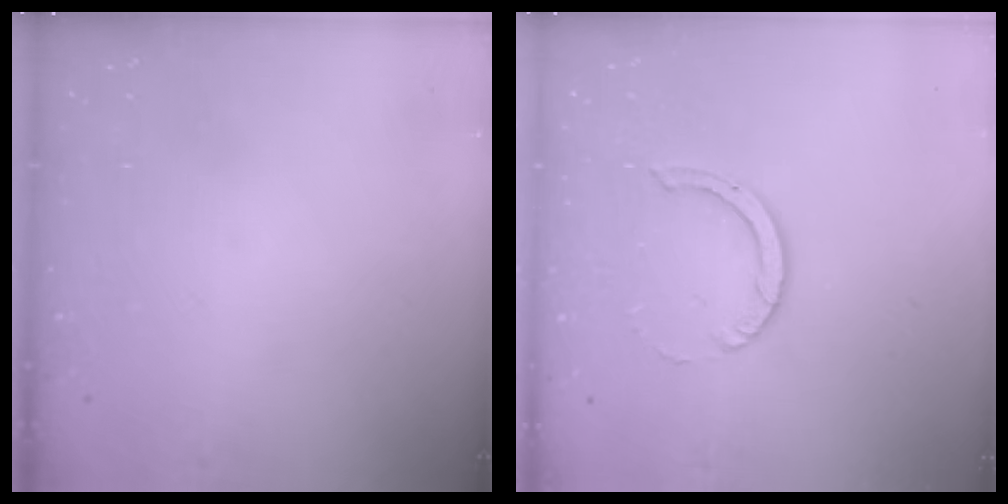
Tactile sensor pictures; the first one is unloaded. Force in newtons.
{"total": 4.6, "press": 4.6, "slide": 0.3}